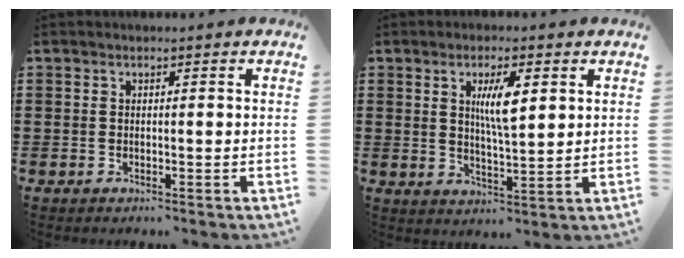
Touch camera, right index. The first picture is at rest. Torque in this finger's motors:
{"motor_torque": [0.27, -0.01, 0.36, 0.17]}